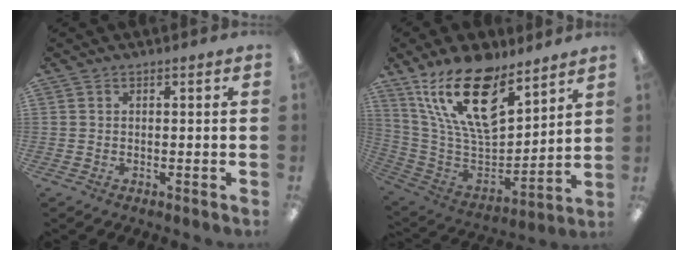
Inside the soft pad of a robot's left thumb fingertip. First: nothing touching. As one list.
[{"total": 22.4, "force": [14.4, 10.0, 13.9], "torque": [-0.254, -0.089, 0.254]}]